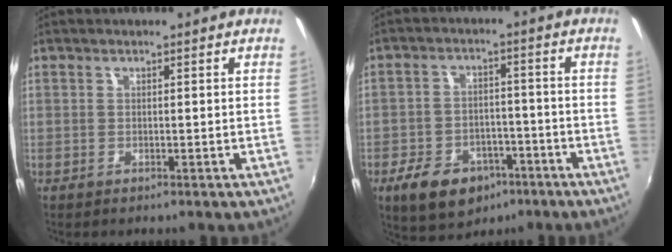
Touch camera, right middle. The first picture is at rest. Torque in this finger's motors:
{"motor_torque": [0.81, -0.75, 0.17, 0.03]}